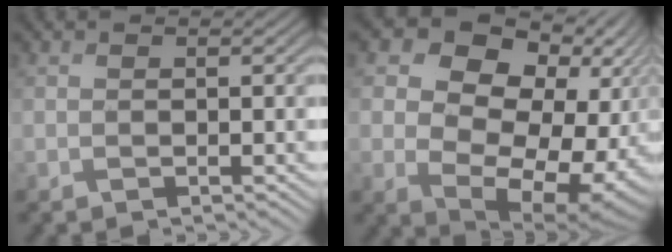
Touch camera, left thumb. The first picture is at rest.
{"total": 15.7, "force": [3.2, 11.6, 10.1], "torque": [-0.164, 0.005, 0.054]}